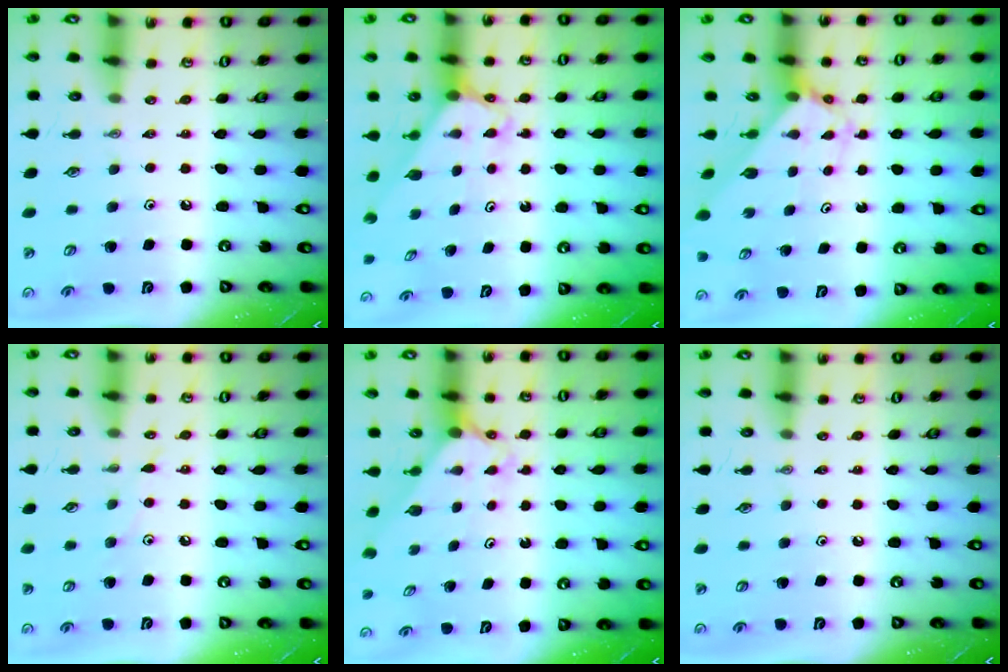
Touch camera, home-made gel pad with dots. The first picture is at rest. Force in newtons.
{"total": 2.7, "press": 2.7, "slide": 0.2}
{"total": 2.6, "press": 2.6, "slide": 0.2}
{"total": 3.9, "press": 3.9, "slide": 0.6}
{"total": 2.2, "press": 2.2, "slide": 0.2}
{"total": 0.0}